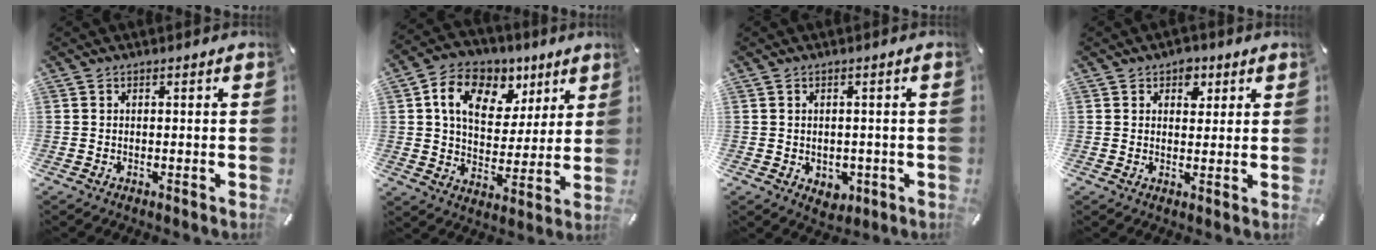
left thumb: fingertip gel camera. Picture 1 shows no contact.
{"total": 13.1, "force": [6.2, 9.7, 6.4], "torque": [-0.106, -0.022, 0.112]}
{"total": 2.8, "force": [-0.4, 2.6, 1.0], "torque": [-0.003, -0.003, -0.010]}
{"total": 4.0, "force": [1.9, 3.0, 1.9], "torque": [-0.004, -0.009, 0.024]}